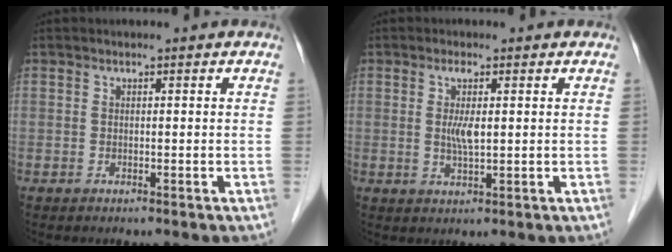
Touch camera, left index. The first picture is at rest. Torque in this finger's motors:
{"motor_torque": [0.44, 0.31, 0.11, 0.05]}